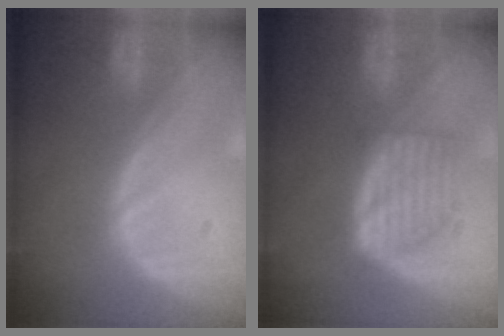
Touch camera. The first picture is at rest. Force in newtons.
{"total": 5.9, "press": 5.4, "slide": 2.4}